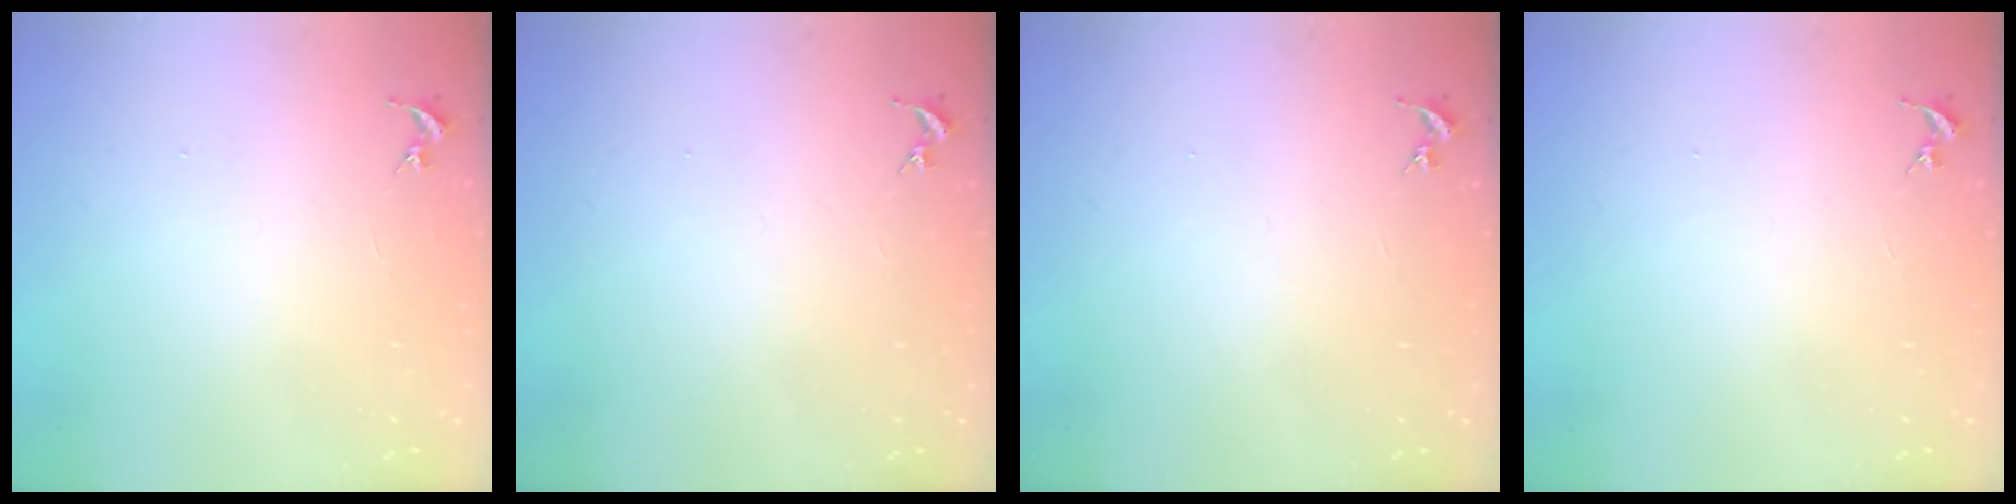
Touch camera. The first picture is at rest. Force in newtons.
{"total": 0.0}
{"total": 0.0}
{"total": 0.0}